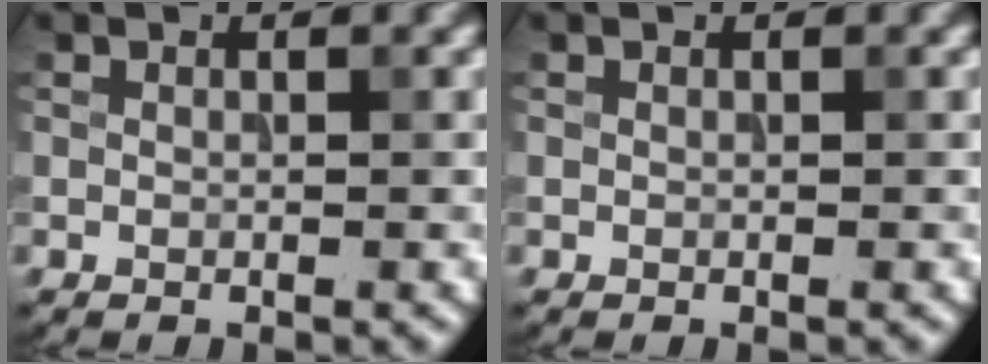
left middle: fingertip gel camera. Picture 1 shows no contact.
{"total": 0.0}